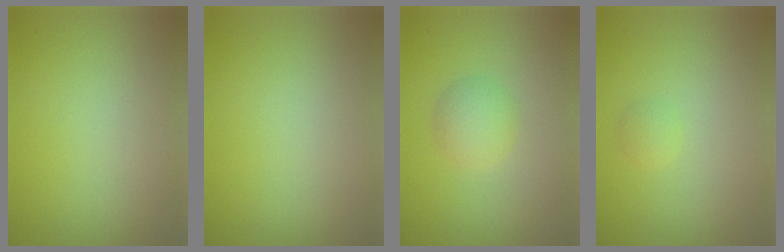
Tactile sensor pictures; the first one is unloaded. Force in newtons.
{"total": 0.0}
{"total": 2.5, "press": 2.5, "slide": 0.1}
{"total": 0.8, "press": 0.8, "slide": 0.1}